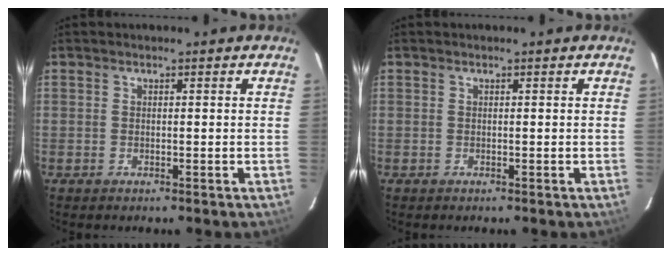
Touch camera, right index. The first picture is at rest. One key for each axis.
{"total": 0.0}